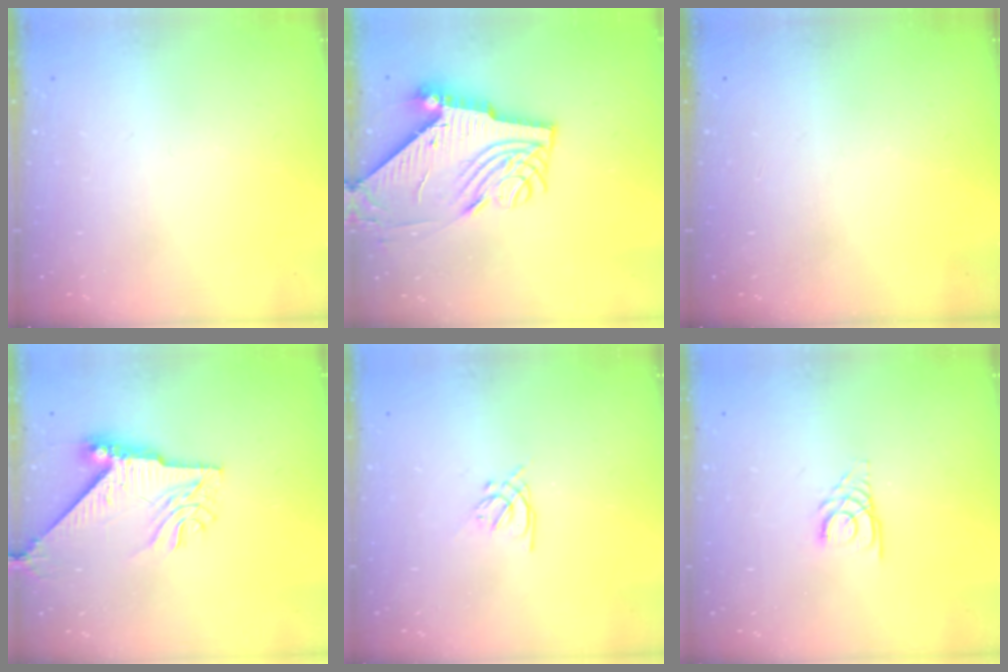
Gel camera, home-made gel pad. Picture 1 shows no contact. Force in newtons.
{"total": 11.4, "press": 11.3, "slide": 1.2}
{"total": 0.0}
{"total": 10.3, "press": 10.2, "slide": 1.3}
{"total": 1.6, "press": 1.5, "slide": 0.5}
{"total": 2.7, "press": 2.7, "slide": 0.3}